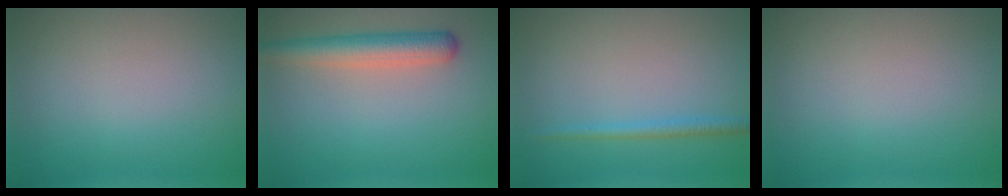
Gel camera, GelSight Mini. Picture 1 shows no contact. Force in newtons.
{"total": 3.9, "press": 3.8, "slide": 0.2}
{"total": 1.6, "press": 1.6, "slide": 0.1}
{"total": 0.0}